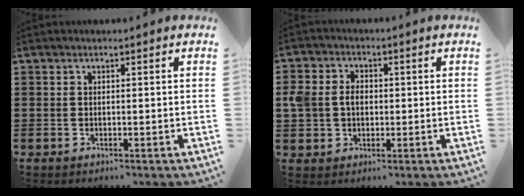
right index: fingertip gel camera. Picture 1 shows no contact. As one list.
[{"total": 4.6, "force": [0.0, 3.9, 2.5], "torque": [-0.072, 0.009, -0.007]}]